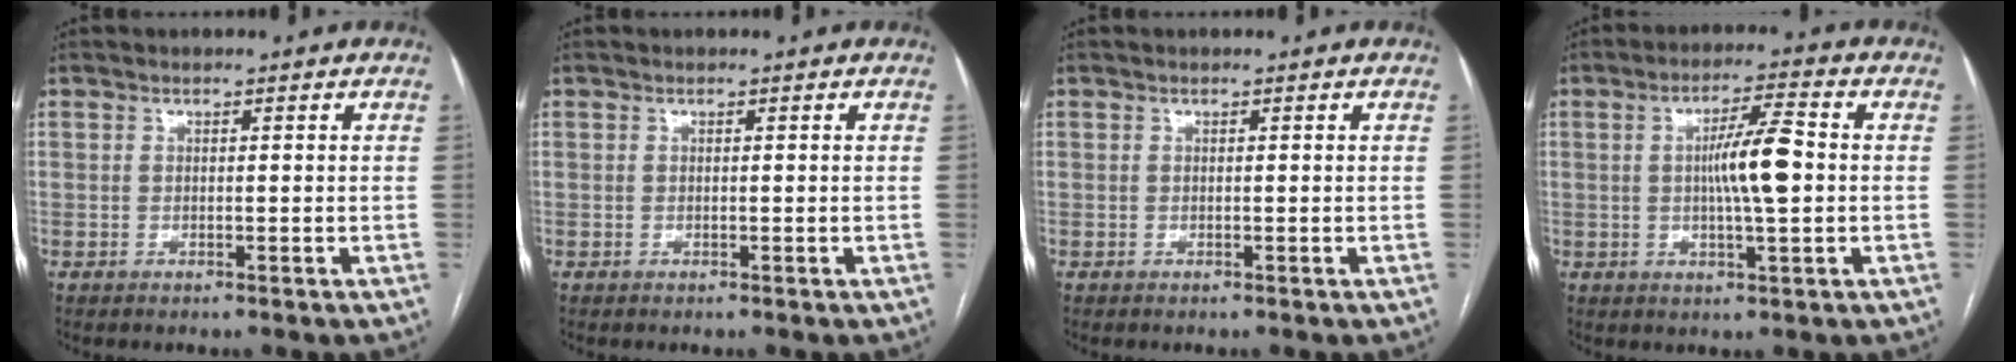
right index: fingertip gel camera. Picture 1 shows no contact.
{"total": 0.0}
{"total": 0.0}
{"total": 7.9, "force": [0.1, 0.7, 7.8], "torque": [-0.138, 0.007, -0.001]}